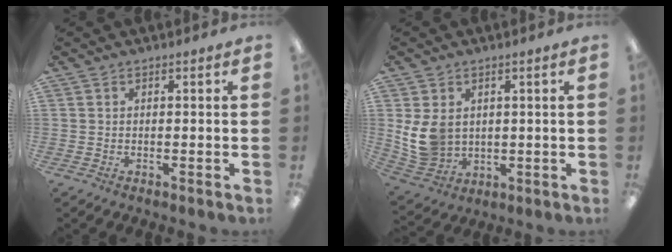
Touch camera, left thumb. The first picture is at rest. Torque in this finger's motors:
{"motor_torque": [0.38, 1.22, 0.72, -0.85, 0.09]}